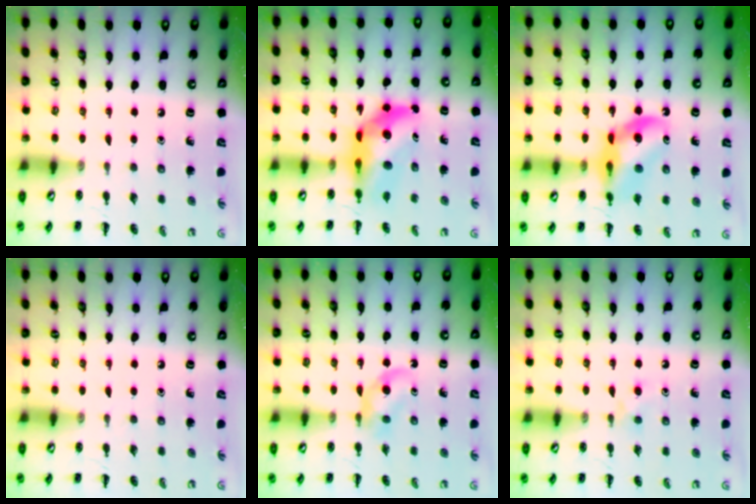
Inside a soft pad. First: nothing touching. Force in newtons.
{"total": 7.7, "press": 7.1, "slide": 2.9}
{"total": 11.3, "press": 10.8, "slide": 3.2}
{"total": 0.0}
{"total": 3.9, "press": 3.5, "slide": 1.7}
{"total": 2.8, "press": 2.6, "slide": 1.2}